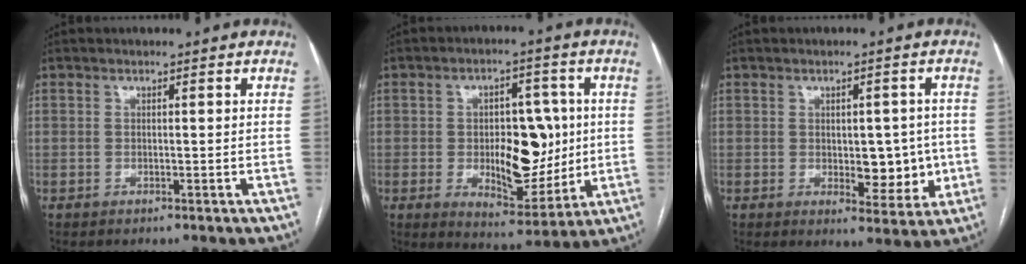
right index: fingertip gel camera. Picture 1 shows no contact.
{"total": 12.4, "force": [-0.3, 6.1, 10.8], "torque": [-0.159, 0.008, 0.008]}
{"total": 7.2, "force": [-0.5, 3.8, 6.1], "torque": [-0.064, 0.004, 0.004]}